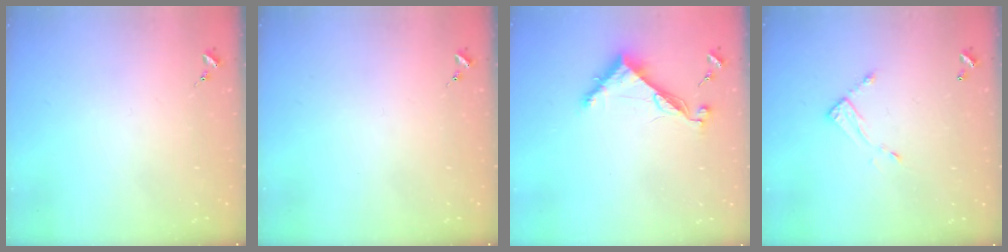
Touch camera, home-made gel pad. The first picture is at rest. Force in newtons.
{"total": 0.0}
{"total": 8.2, "press": 8.2, "slide": 0.2}
{"total": 5.5, "press": 5.5, "slide": 0.3}